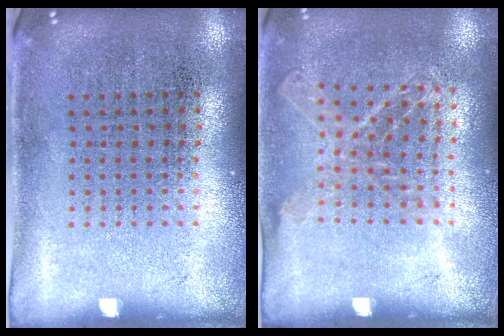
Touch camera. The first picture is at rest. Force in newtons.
{"total": 1.1, "press": 1.1, "slide": 0.3}